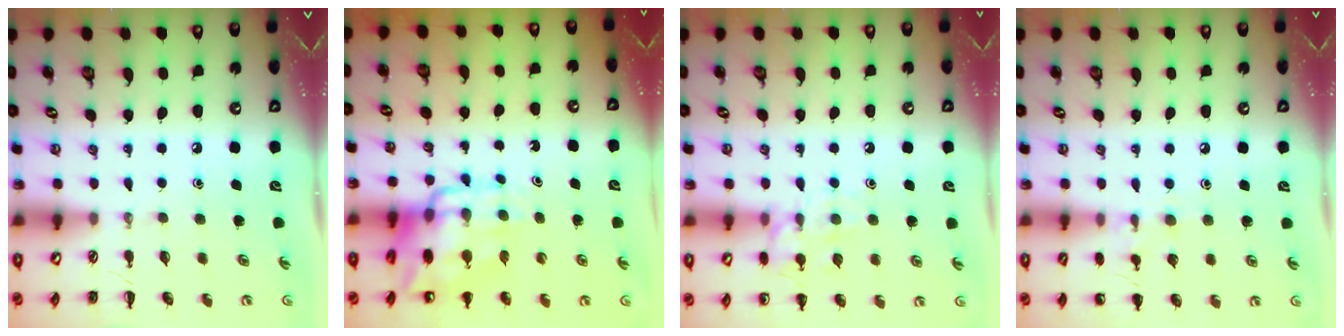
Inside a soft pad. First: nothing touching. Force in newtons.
{"total": 13.8, "press": 13.3, "slide": 3.7}
{"total": 11.2, "press": 11.2, "slide": 0.8}
{"total": 7.8, "press": 7.6, "slide": 2.0}